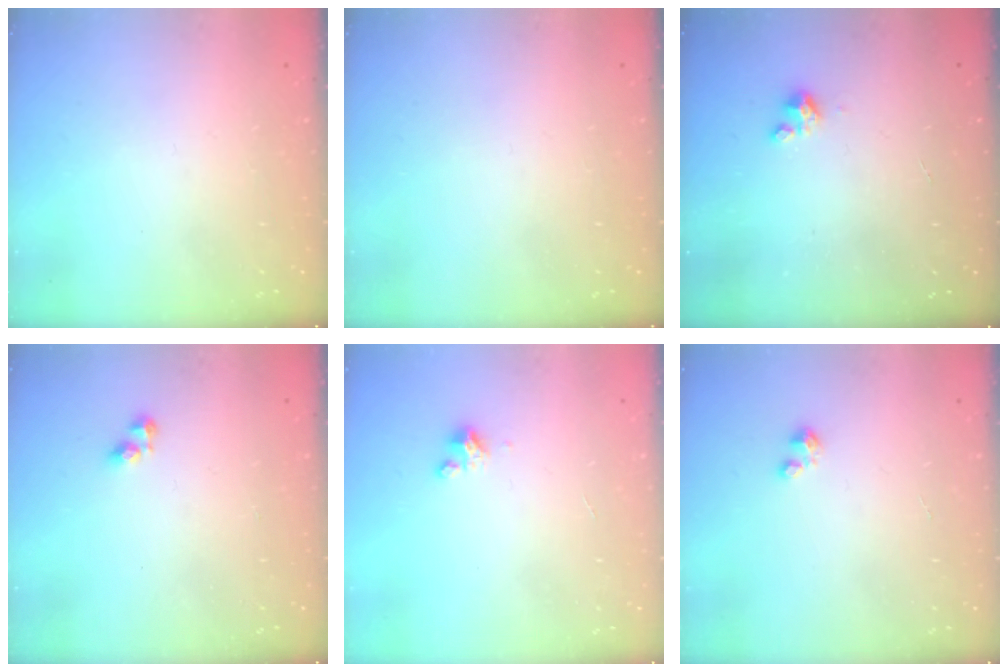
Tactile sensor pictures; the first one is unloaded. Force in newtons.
{"total": 0.0}
{"total": 1.9, "press": 1.9, "slide": 0.1}
{"total": 2.8, "press": 2.8, "slide": 0.4}
{"total": 2.5, "press": 2.5, "slide": 0.3}
{"total": 1.6, "press": 1.6, "slide": 0.2}